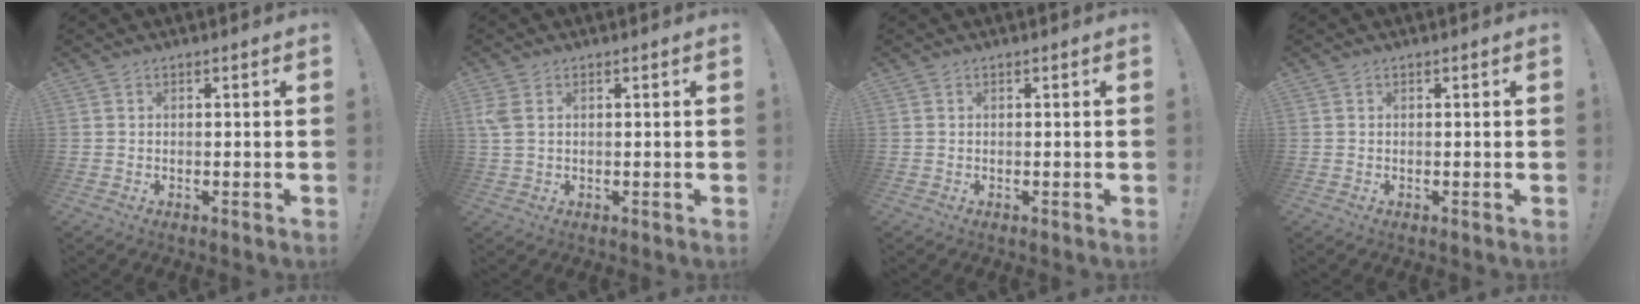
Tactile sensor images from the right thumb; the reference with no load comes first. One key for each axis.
{"total": 3.2, "fx": 1.2, "fy": 1.5, "fz": 2.6, "tx": -0.067, "ty": 0.001, "tz": 0.023}
{"total": 0.0}
{"total": 0.0}